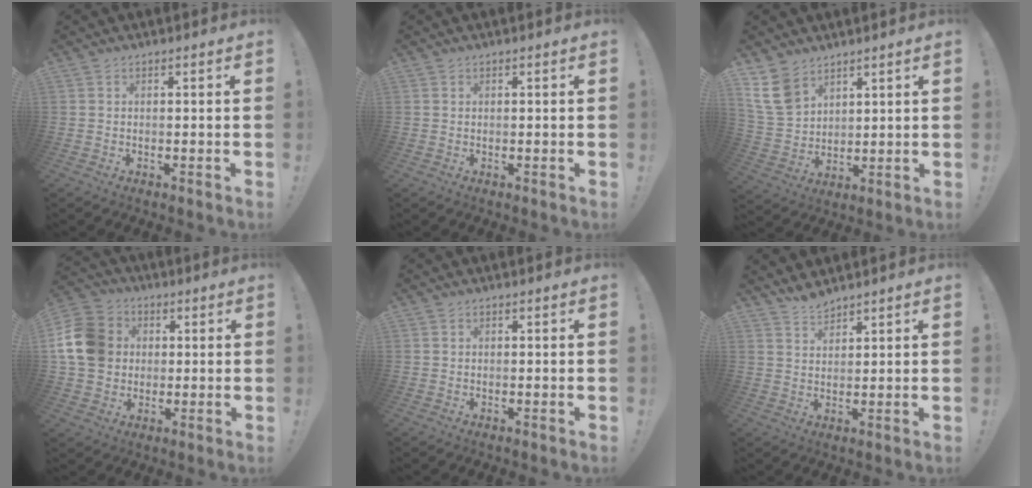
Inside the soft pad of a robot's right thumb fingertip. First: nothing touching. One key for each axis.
{"total": 0.0}
{"total": 11.6, "fx": 7.4, "fy": 7.3, "fz": 5.1, "tx": -0.106, "ty": -0.035, "tz": 0.151}
{"total": 15.5, "fx": 2.5, "fy": 13.1, "fz": 7.8, "tx": -0.136, "ty": 0.003, "tz": 0.054}
{"total": 0.0}
{"total": 3.8, "fx": 3.7, "fy": 0.6, "fz": 0.8, "tx": -0.009, "ty": -0.028, "tz": 0.066}